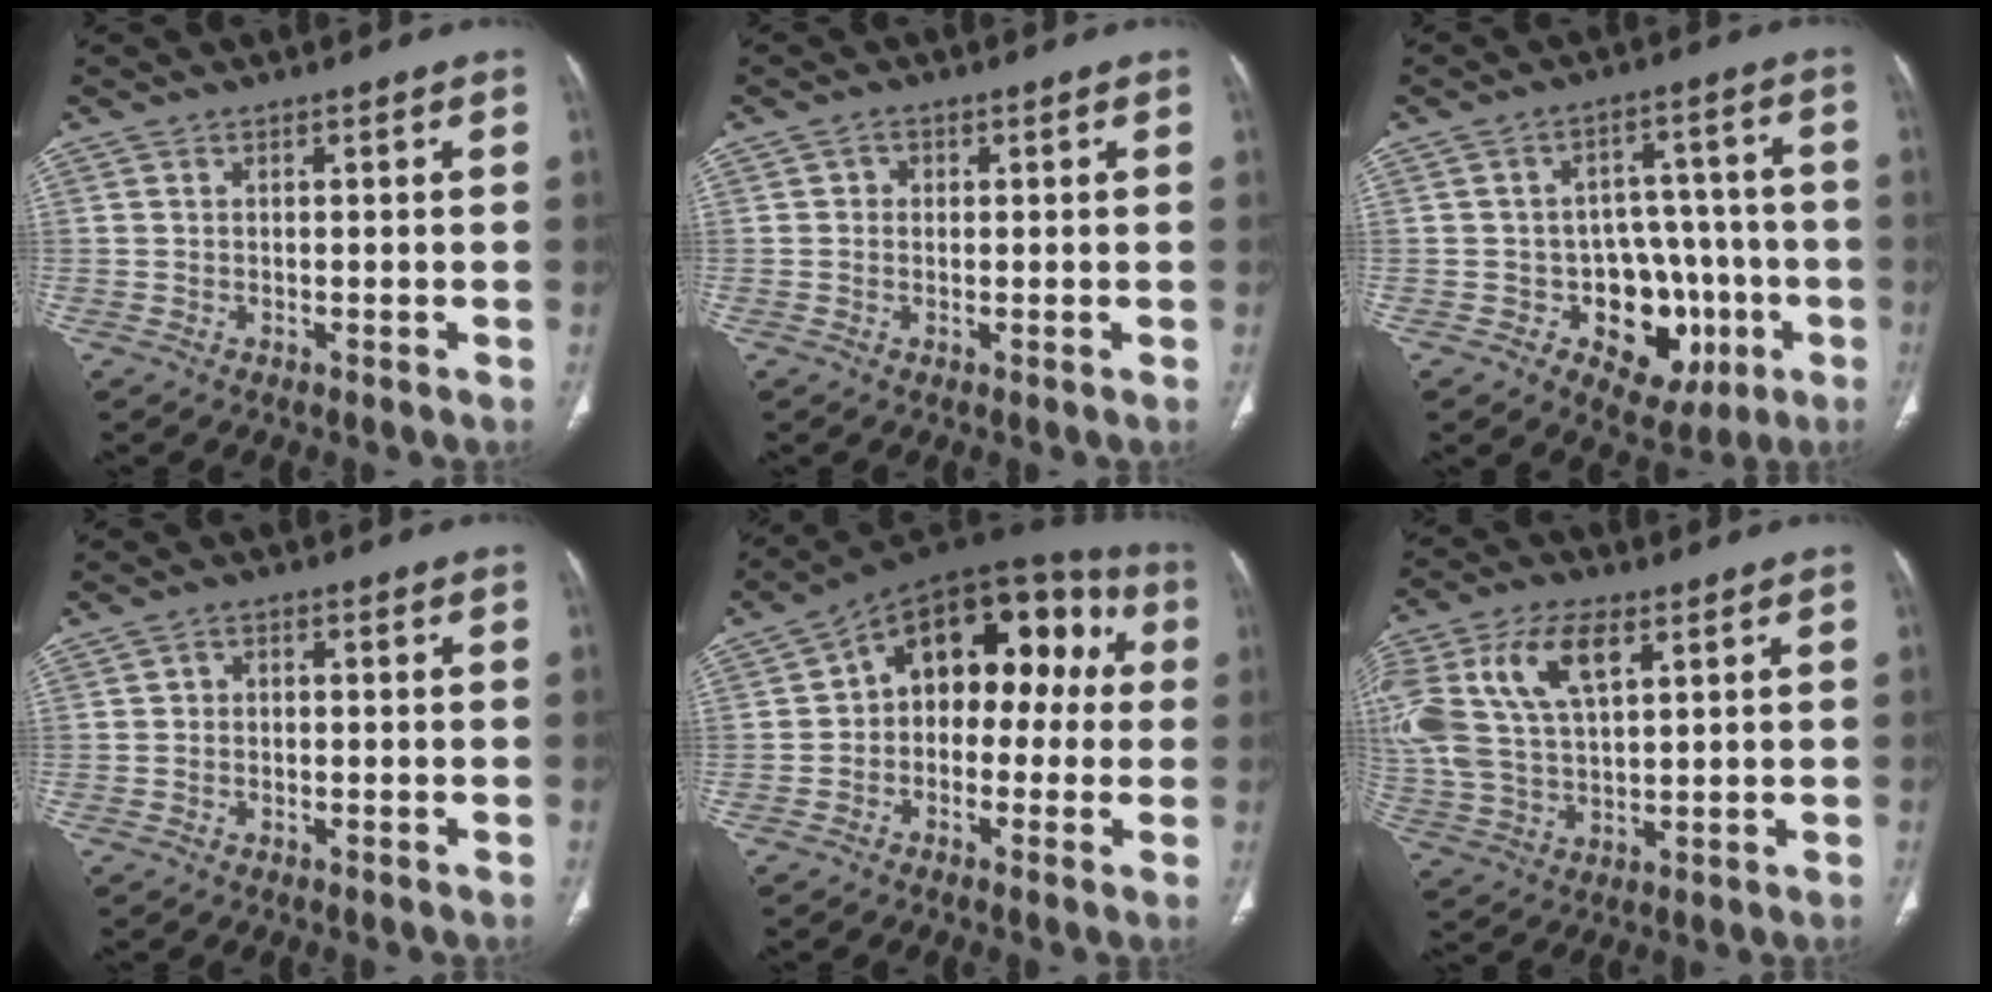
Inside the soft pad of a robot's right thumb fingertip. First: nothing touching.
{"total": 1.5, "force": [0.2, 1.4, 0.5], "torque": [-0.001, 0.003, 0.001]}
{"total": 14.1, "force": [-4.4, 10.1, 8.9], "torque": [-0.062, 0.038, -0.048]}
{"total": 1.7, "force": [-0.3, 1.4, 0.9], "torque": [-0.006, 0.007, -0.011]}
{"total": 17.2, "force": [1.8, 11.0, 13.1], "torque": [-0.123, 0.056, 0.011]}
{"total": 17.8, "force": [6.3, 9.6, 13.6], "torque": [-0.303, 0.005, 0.120]}